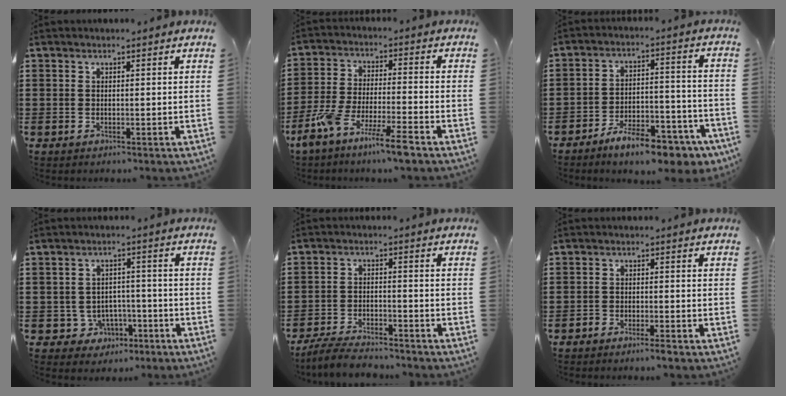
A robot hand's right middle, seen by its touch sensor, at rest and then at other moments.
{"total": 8.3, "force": [-6.6, -0.2, 4.9], "torque": [-0.111, -0.013, -0.132]}
{"total": 10.0, "force": [-8.3, 2.3, 5.1], "torque": [-0.079, 0.028, -0.153]}
{"total": 3.8, "force": [-2.2, 2.9, 1.0], "torque": [-0.030, 0.006, -0.045]}
{"total": 5.1, "force": [-4.8, 0.6, 1.6], "torque": [-0.040, -0.003, -0.096]}
{"total": 1.9, "force": [-1.8, 0.1, 0.7], "torque": [-0.013, 0.002, -0.034]}